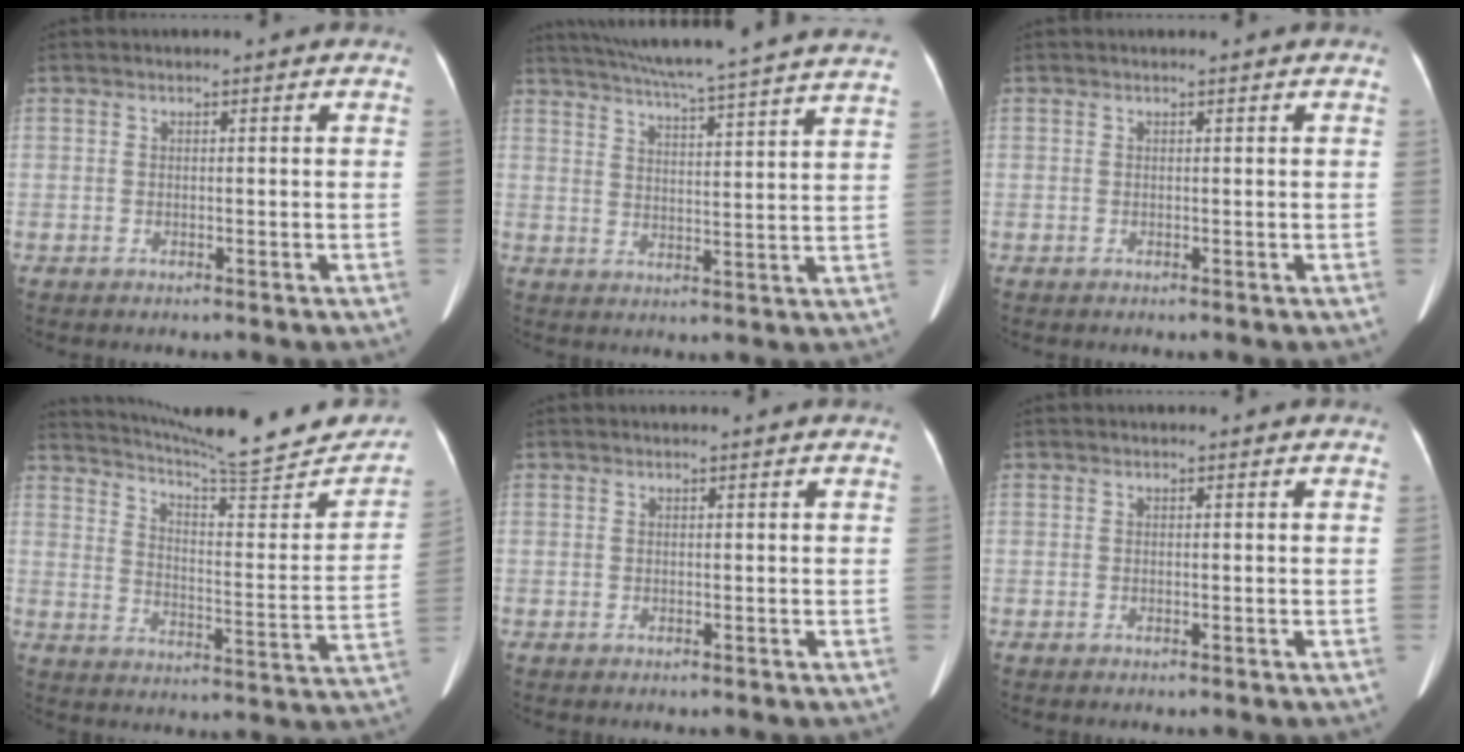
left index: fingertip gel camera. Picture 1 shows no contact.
{"total": 25.0, "force": [22.4, -0.7, 11.1], "torque": [-0.185, -0.020, 0.290]}
{"total": 0.0}
{"total": 22.6, "force": [20.6, 2.2, 9.0], "torque": [-0.130, -0.053, 0.270]}
{"total": 0.0}
{"total": 0.0}